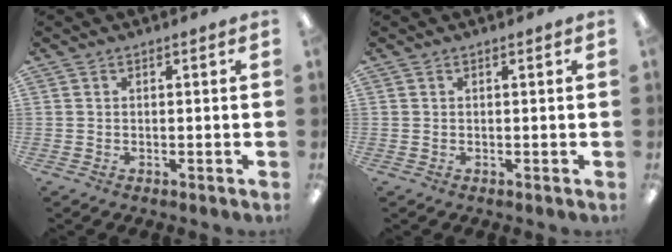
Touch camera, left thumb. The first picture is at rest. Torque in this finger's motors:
{"motor_torque": [0.00, 0.00, -0.13, 0.13, 0.00]}